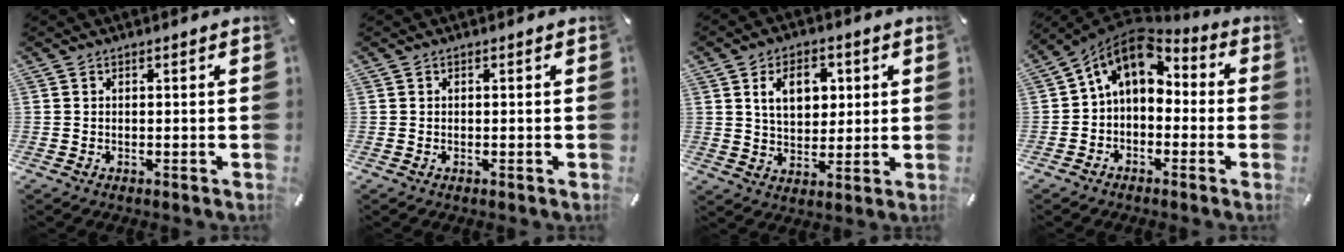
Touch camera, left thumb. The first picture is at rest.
{"total": 0.0}
{"total": 9.3, "force": [2.9, 6.8, 5.7], "torque": [-0.091, 0.003, 0.048]}
{"total": 9.5, "force": [2.5, 6.8, 6.1], "torque": [-0.120, -0.012, 0.042]}